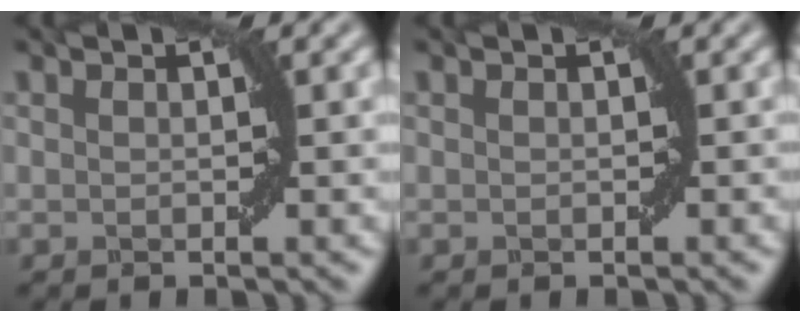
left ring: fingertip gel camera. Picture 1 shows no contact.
{"total": 0.0}